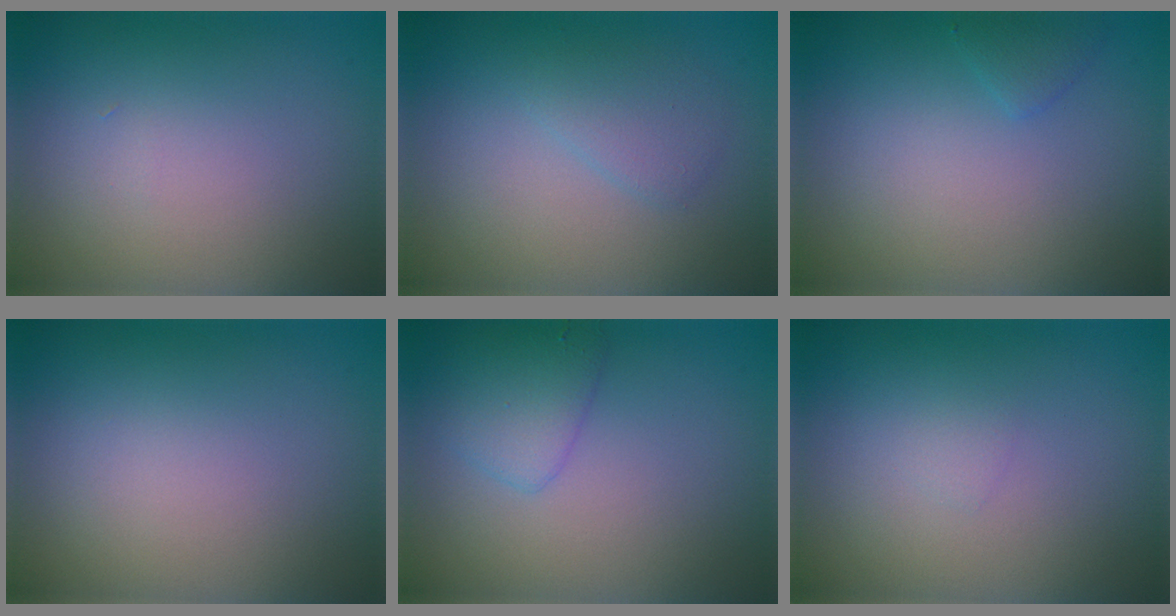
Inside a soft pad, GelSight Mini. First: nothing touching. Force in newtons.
{"total": 1.7, "press": 1.7, "slide": 0.1}
{"total": 1.1, "press": 1.1, "slide": 0.1}
{"total": 0.0}
{"total": 2.4, "press": 2.4, "slide": 0.1}
{"total": 0.5, "press": 0.5, "slide": 0.0}